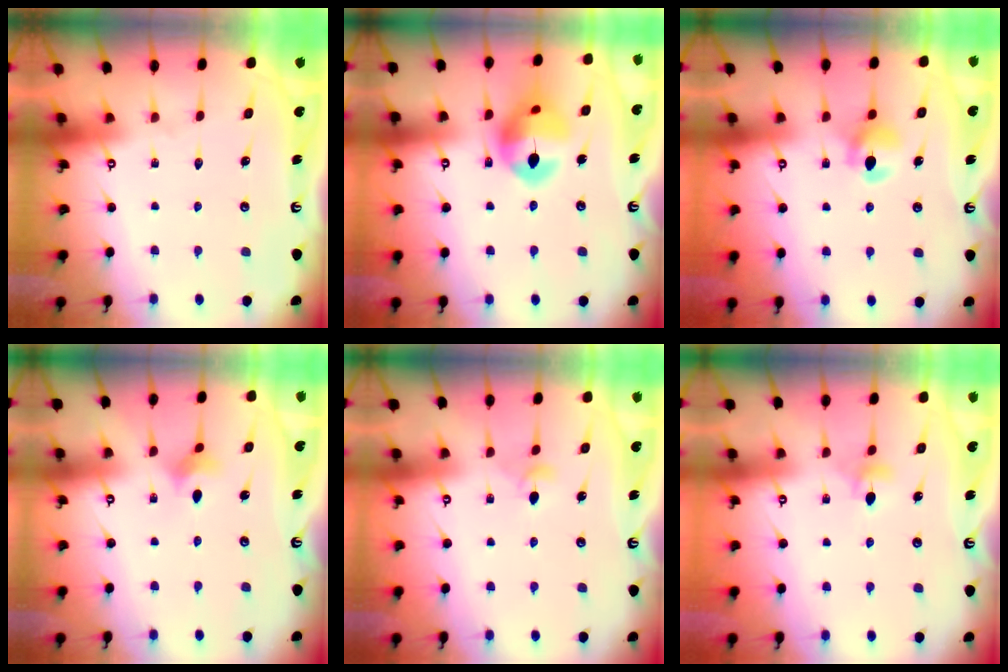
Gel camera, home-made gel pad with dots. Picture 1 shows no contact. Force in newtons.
{"total": 14.5, "press": 14.4, "slide": 1.9}
{"total": 6.6, "press": 6.5, "slide": 0.6}
{"total": 4.7, "press": 4.7, "slide": 0.7}
{"total": 3.3, "press": 3.2, "slide": 0.8}
{"total": 4.0, "press": 3.9, "slide": 0.6}